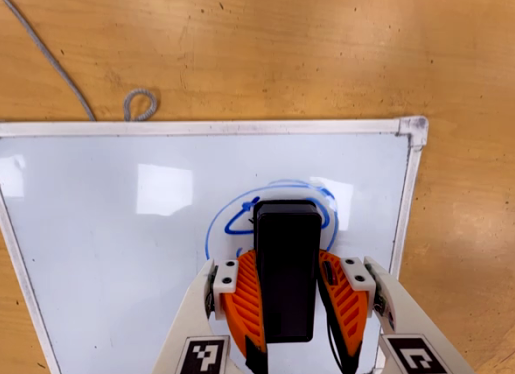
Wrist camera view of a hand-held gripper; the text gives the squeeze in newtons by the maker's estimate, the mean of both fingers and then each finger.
{"total": 10.4, "left": 9.8, "right": 11.0}